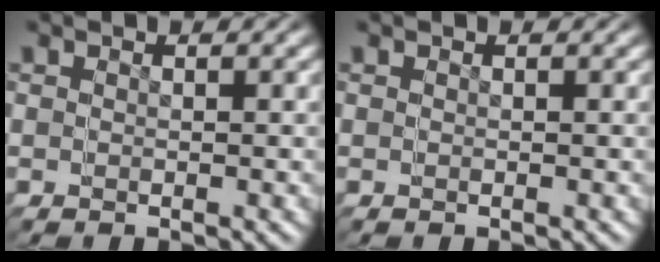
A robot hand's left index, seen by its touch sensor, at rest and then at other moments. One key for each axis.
{"total": 0.0}